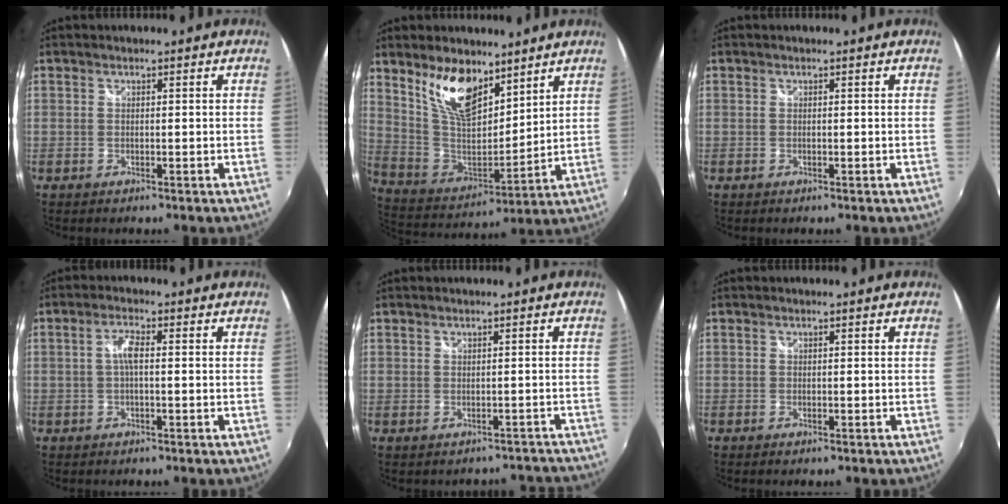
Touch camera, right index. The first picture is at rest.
{"total": 14.6, "force": [9.5, 6.7, 8.9], "torque": [-0.169, -0.004, 0.189]}
{"total": 0.0}
{"total": 2.9, "force": [-0.1, 0.6, 2.8], "torque": [-0.056, 0.007, -0.002]}
{"total": 5.0, "force": [-4.2, 2.9, -0.2], "torque": [0.027, 0.034, -0.038]}
{"total": 0.6, "force": [-0.4, 0.3, 0.2], "torque": [-0.004, -0.004, -0.009]}